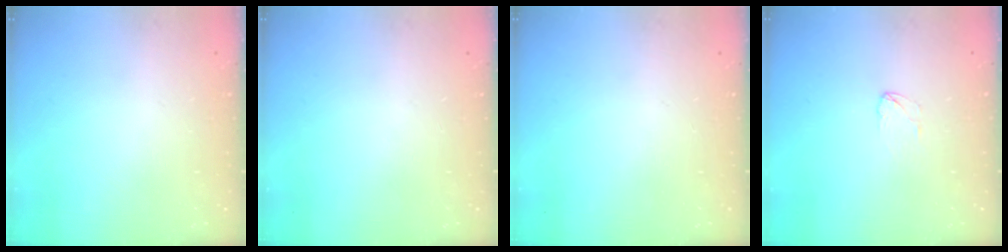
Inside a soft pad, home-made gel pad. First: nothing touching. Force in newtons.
{"total": 0.0}
{"total": 0.0}
{"total": 2.5, "press": 2.5, "slide": 0.1}